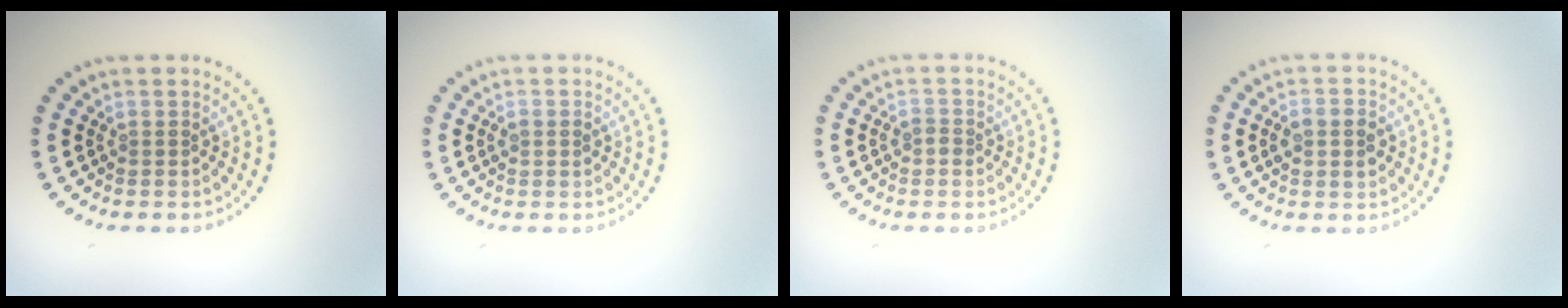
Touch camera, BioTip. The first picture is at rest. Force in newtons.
{"total": 1.0, "press": 1.0, "slide": 0.1}
{"total": 0.9, "press": 0.9, "slide": 0.2}
{"total": 2.9, "press": 2.8, "slide": 0.2}